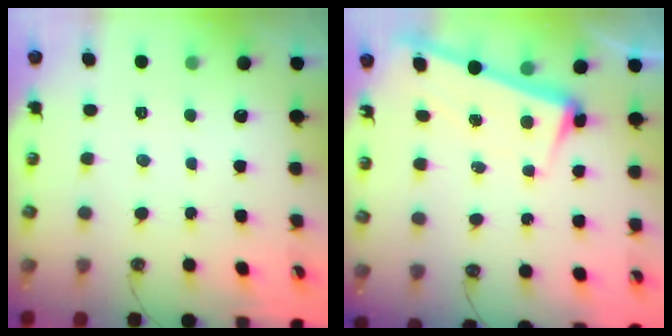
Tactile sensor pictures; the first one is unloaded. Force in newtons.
{"total": 3.3, "press": 3.1, "slide": 1.1}